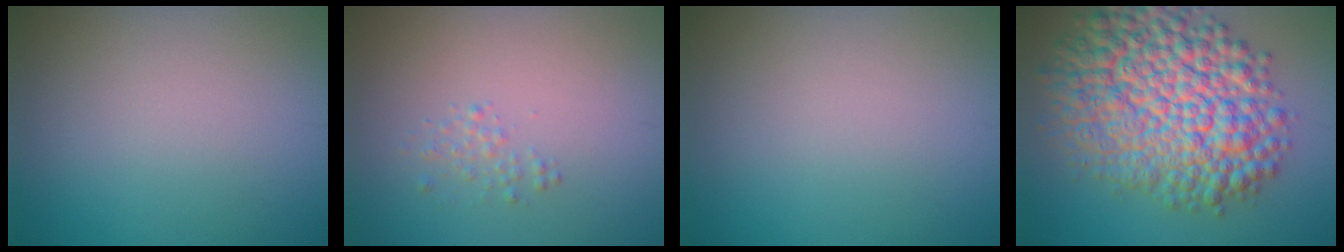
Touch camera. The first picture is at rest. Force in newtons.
{"total": 0.9, "press": 0.9, "slide": 0.0}
{"total": 0.0}
{"total": 12.6, "press": 12.6, "slide": 0.4}